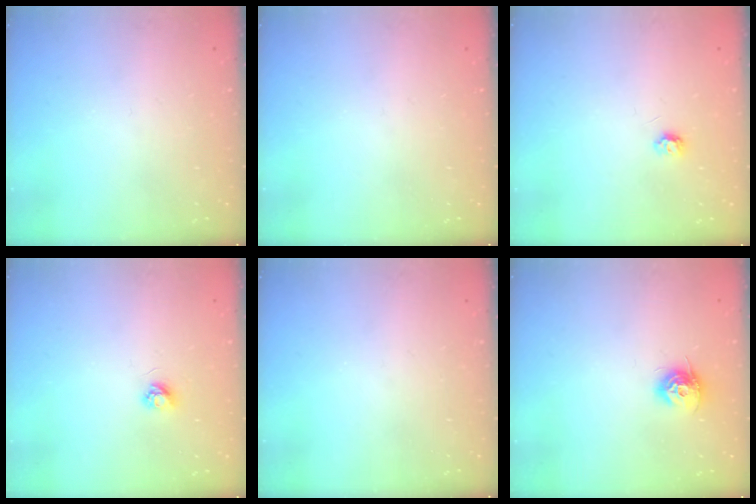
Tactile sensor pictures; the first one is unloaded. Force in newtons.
{"total": 0.0}
{"total": 4.2, "press": 4.1, "slide": 0.4}
{"total": 3.2, "press": 3.2, "slide": 0.3}
{"total": 0.0}
{"total": 8.7, "press": 8.7, "slide": 0.2}